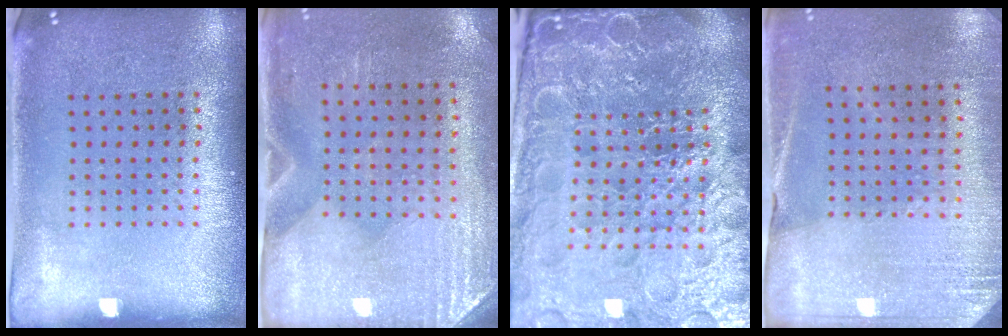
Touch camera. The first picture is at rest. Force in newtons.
{"total": 2.9, "press": 2.5, "slide": 1.5}
{"total": 6.5, "press": 5.7, "slide": 3.0}
{"total": 2.6, "press": 2.5, "slide": 0.8}